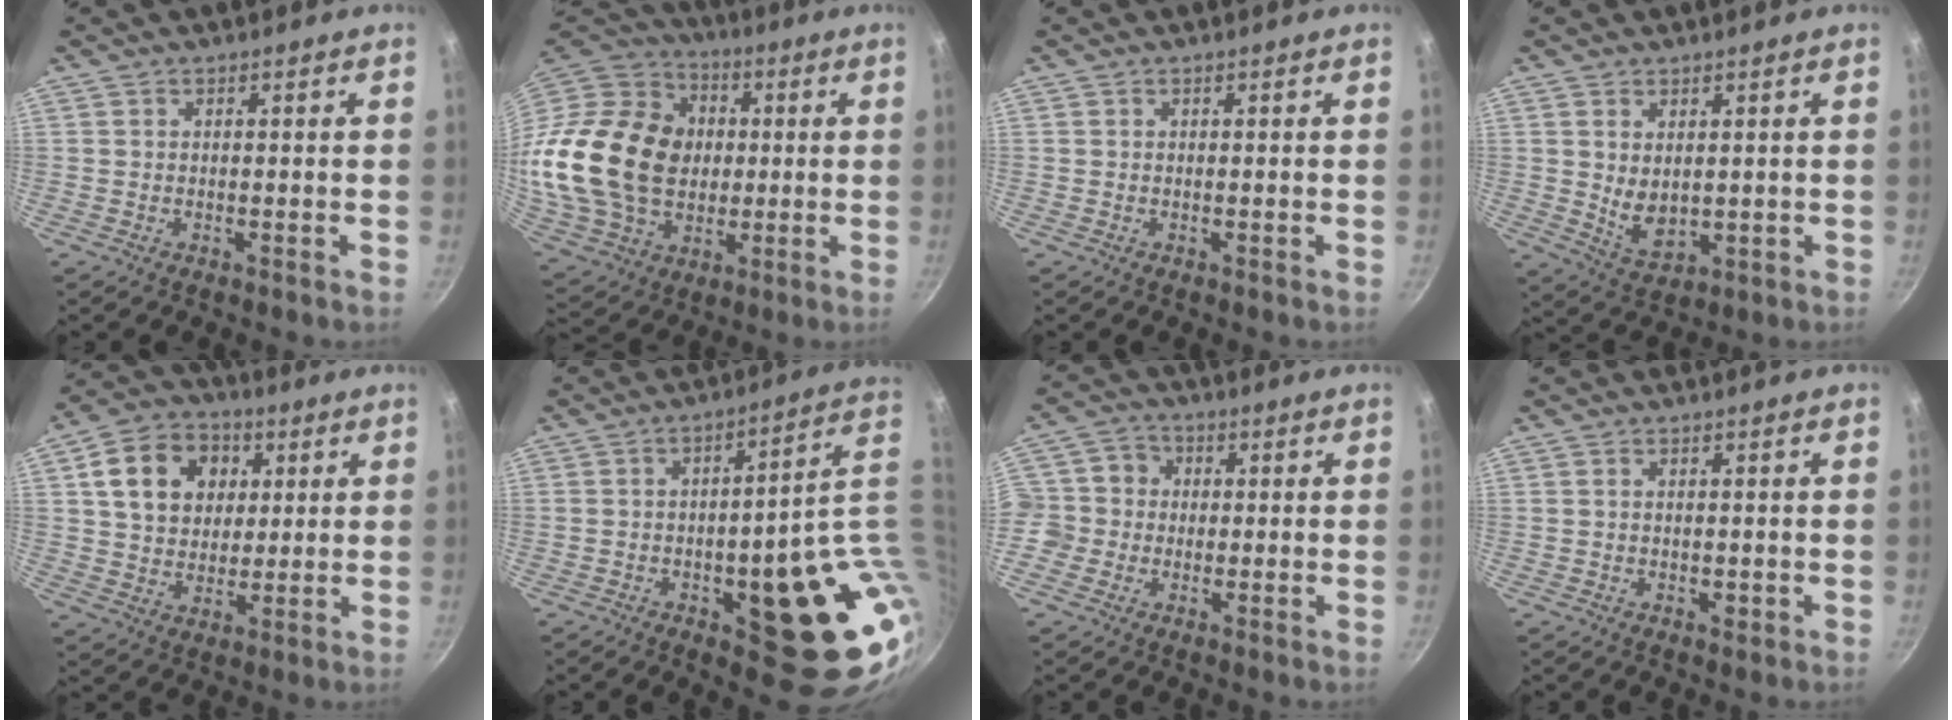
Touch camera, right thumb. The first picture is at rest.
{"total": 30.1, "force": [1.4, 22.8, 19.6], "torque": [-0.379, 0.022, 0.034]}
{"total": 0.0}
{"total": 6.0, "force": [1.1, 3.8, 4.5], "torque": [-0.070, -0.021, 0.035]}
{"total": 14.1, "force": [4.1, 11.2, 7.5], "torque": [-0.105, 0.005, 0.063]}
{"total": 22.3, "force": [-1.1, 8.2, 20.7], "torque": [-0.207, 0.001, 0.000]}
{"total": 7.1, "force": [-0.4, 6.7, 2.3], "torque": [-0.002, 0.017, -0.028]}
{"total": 1.2, "force": [-0.3, 0.7, 0.9], "torque": [-0.014, -0.001, -0.003]}